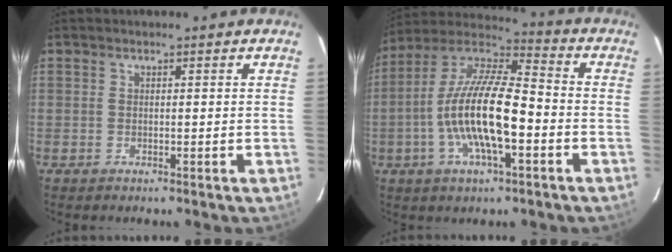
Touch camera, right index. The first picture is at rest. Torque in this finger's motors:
{"motor_torque": [0.83, -0.26, 1.05, 0.21]}